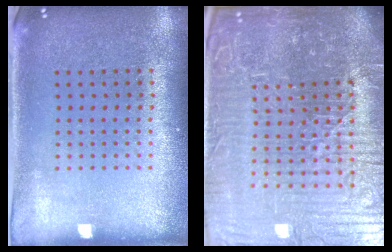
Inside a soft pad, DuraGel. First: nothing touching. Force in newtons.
{"total": 7.8, "press": 6.9, "slide": 3.5}